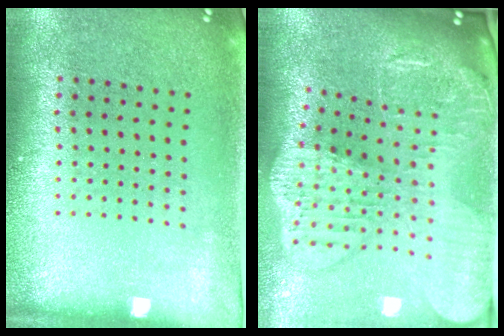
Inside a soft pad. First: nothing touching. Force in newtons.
{"total": 4.1, "press": 3.1, "slide": 2.6}